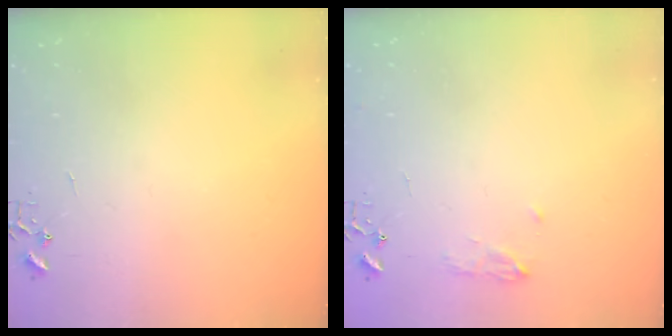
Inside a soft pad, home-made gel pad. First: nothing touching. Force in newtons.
{"total": 8.4, "press": 8.4, "slide": 0.9}